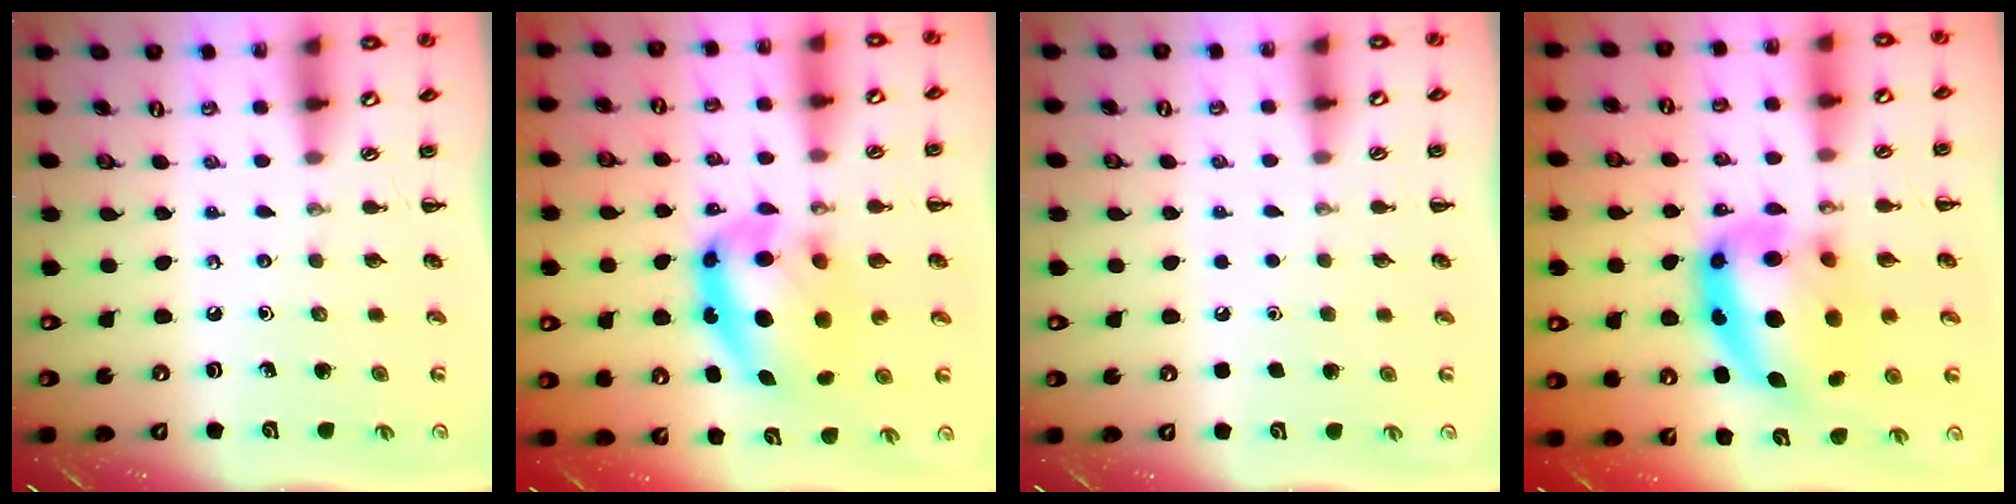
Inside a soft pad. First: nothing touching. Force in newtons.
{"total": 10.8, "press": 10.6, "slide": 2.3}
{"total": 1.7, "press": 1.7, "slide": 0.1}
{"total": 14.9, "press": 14.4, "slide": 3.7}